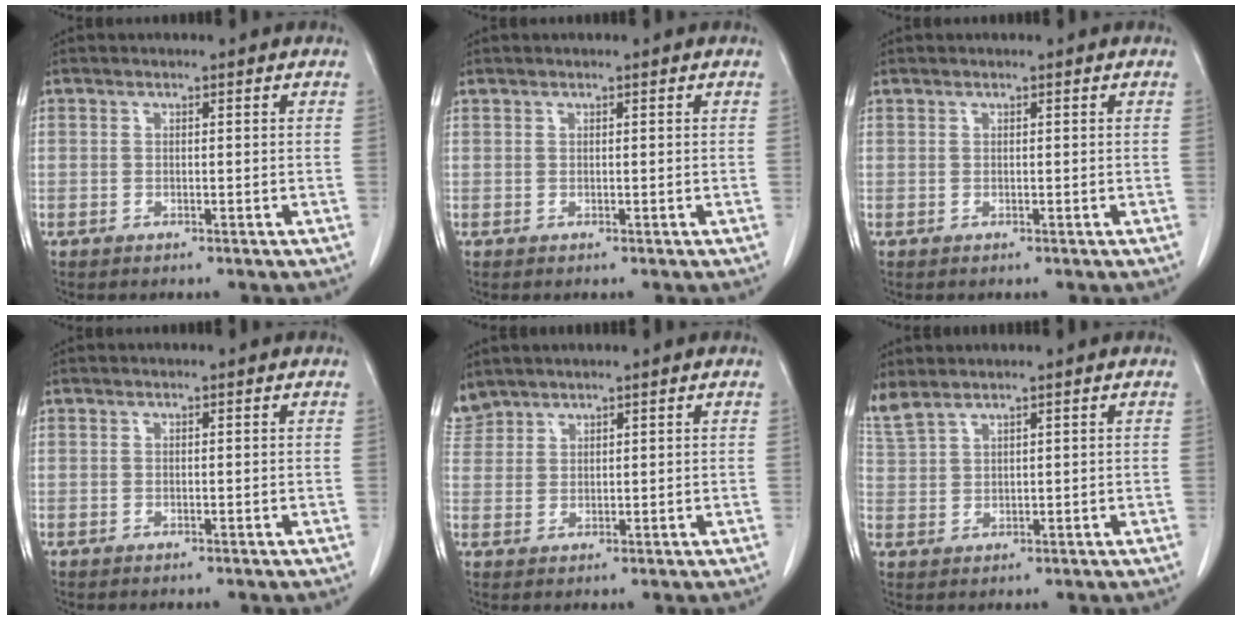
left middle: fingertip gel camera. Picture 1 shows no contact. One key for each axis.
{"total": 0.0}
{"total": 0.0}
{"total": 0.0}
{"total": 3.1, "fx": 3.0, "fy": 0.8, "fz": -0.2, "tx": -0.004, "ty": 0.014, "tz": 0.066}
{"total": 3.3, "fx": 3.0, "fy": 0.3, "fz": 1.1, "tx": -0.039, "ty": 0.012, "tz": 0.076}